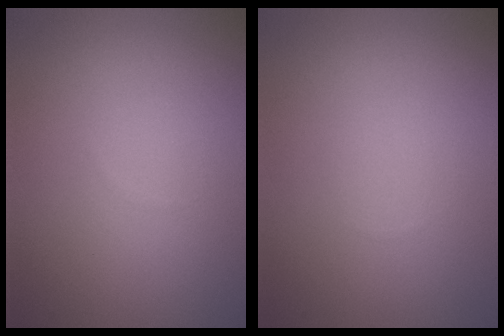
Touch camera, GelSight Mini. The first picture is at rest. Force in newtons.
{"total": 0.0}